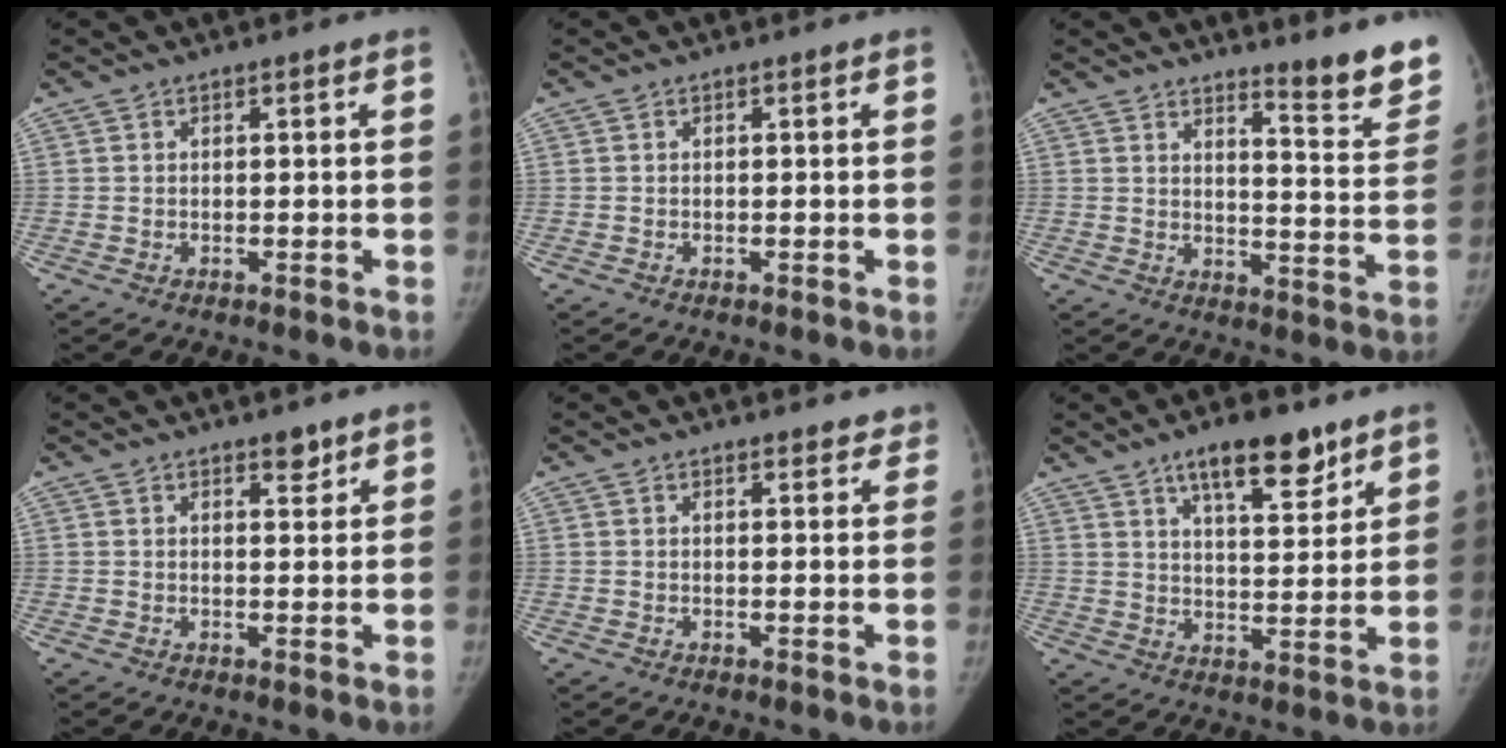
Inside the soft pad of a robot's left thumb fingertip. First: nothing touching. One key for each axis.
{"total": 0.0}
{"total": 12.7, "fx": 10.0, "fy": 1.9, "fz": 7.7, "tx": -0.069, "ty": -0.090, "tz": 0.128}
{"total": 2.8, "fx": 2.1, "fy": 1.2, "fz": 1.5, "tx": -0.008, "ty": -0.014, "tz": 0.031}
{"total": 4.4, "fx": 3.9, "fy": 1.6, "fz": 1.1, "tx": 0.017, "ty": -0.016, "tz": 0.040}
{"total": 11.9, "fx": 8.0, "fy": 4.2, "fz": 7.8, "tx": -0.096, "ty": -0.044, "tz": 0.129}